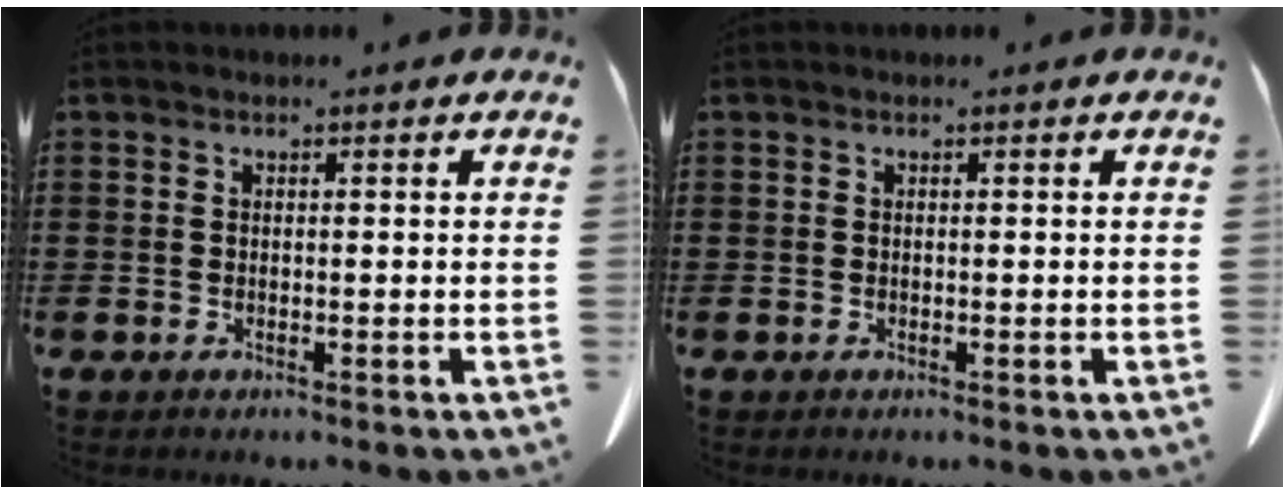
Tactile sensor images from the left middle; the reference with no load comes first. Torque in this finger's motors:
{"motor_torque": [0.34, -0.37, 0.00, 0.00]}